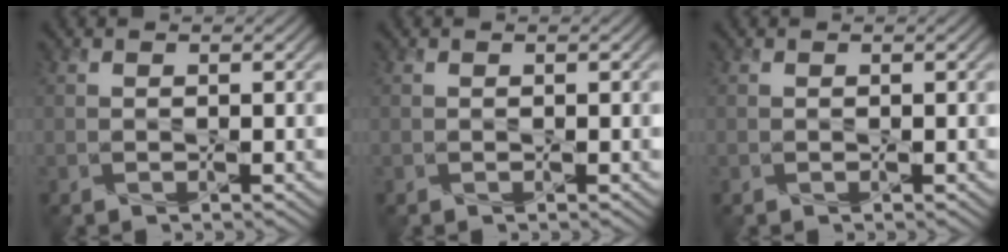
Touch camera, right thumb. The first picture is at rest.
{"total": 0.0}
{"total": 0.0}